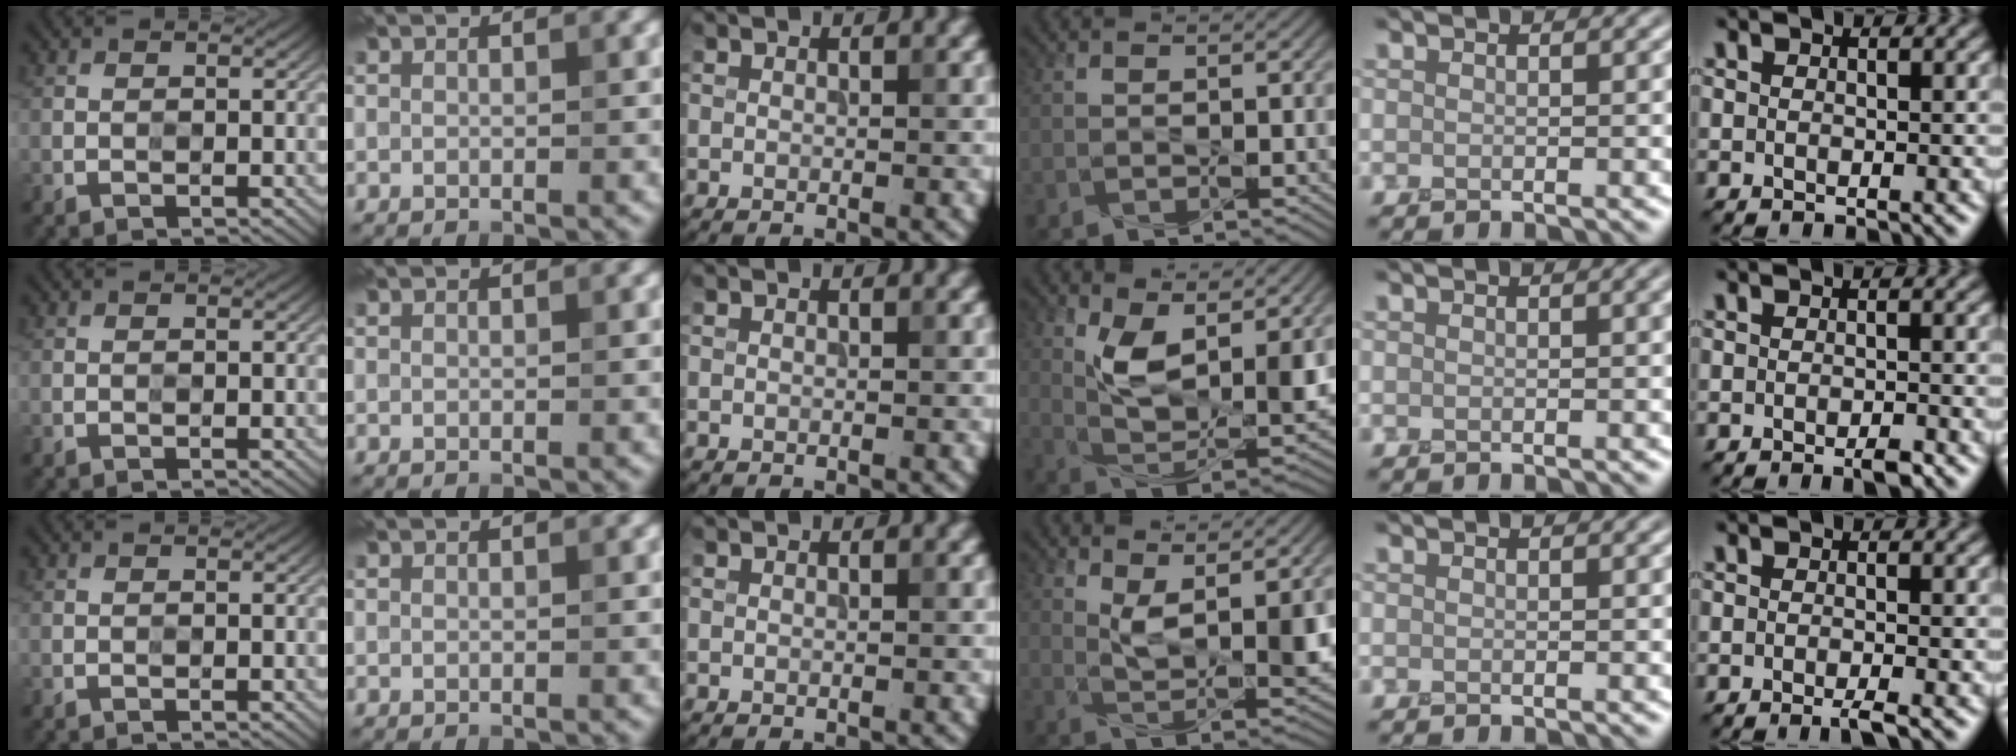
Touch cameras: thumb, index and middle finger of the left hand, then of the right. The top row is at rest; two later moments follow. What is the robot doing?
{"motion": "squeeze", "object": "stress ball aka squeeze ball"}